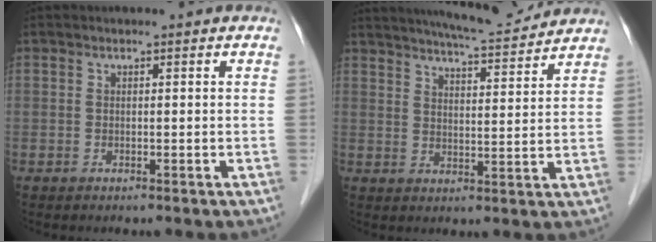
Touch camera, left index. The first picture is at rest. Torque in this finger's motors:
{"motor_torque": [0.07, -0.43, 0.55, 0.12]}